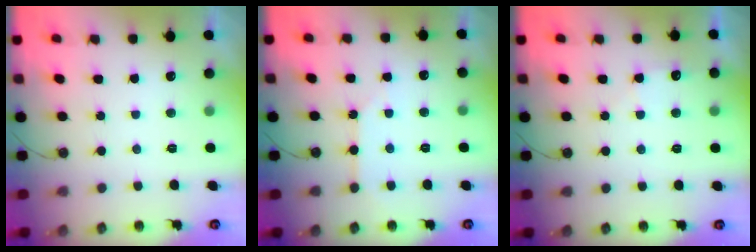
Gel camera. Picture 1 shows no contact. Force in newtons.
{"total": 3.0, "press": 3.0, "slide": 0.4}
{"total": 4.6, "press": 4.5, "slide": 0.5}